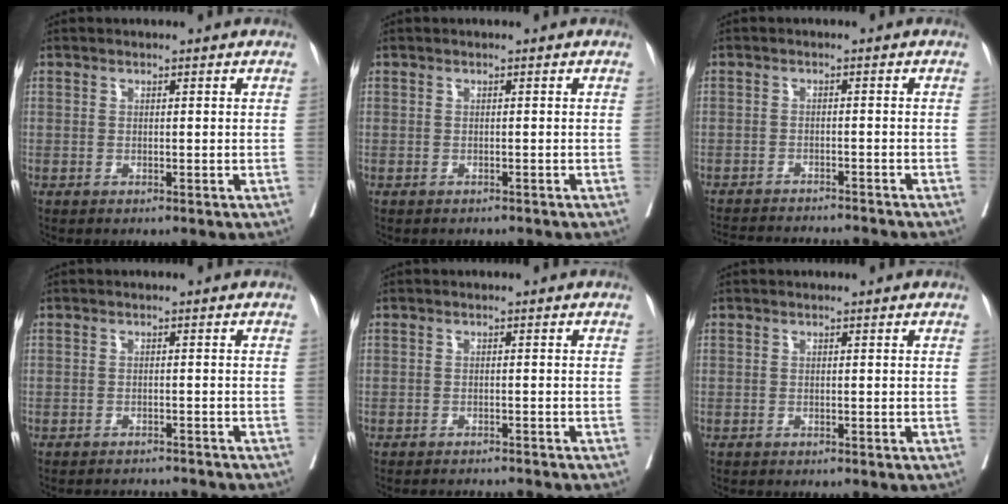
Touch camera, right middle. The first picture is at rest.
{"total": 1.4, "force": [-1.3, 0.5, 0.1], "torque": [-0.007, -0.001, -0.020]}
{"total": 11.5, "force": [-11.0, 0.6, 3.3], "torque": [-0.045, -0.005, -0.150]}
{"total": 6.9, "force": [-6.8, 0.5, 0.8], "torque": [-0.007, 0.002, -0.086]}
{"total": 6.7, "force": [-6.5, 0.0, 1.4], "torque": [-0.011, -0.006, -0.084]}
{"total": 1.5, "force": [-1.4, 0.1, 0.6], "torque": [-0.009, -0.001, -0.019]}